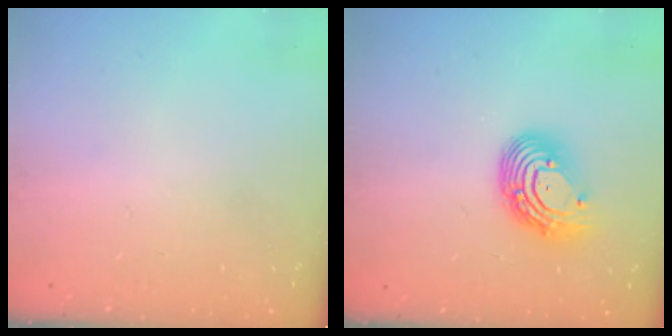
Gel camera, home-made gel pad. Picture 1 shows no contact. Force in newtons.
{"total": 11.5, "press": 11.5, "slide": 1.1}